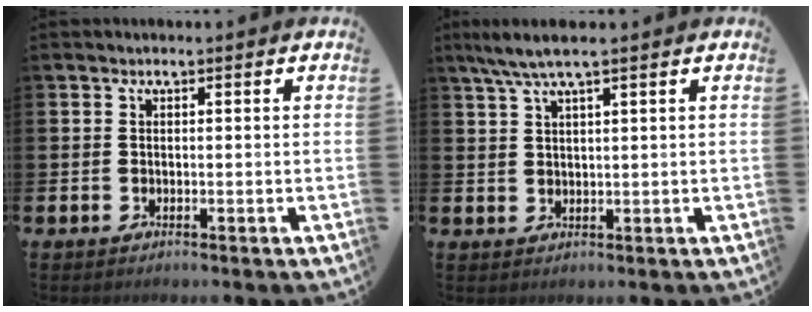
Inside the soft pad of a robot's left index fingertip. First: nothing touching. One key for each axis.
{"total": 4.5, "fx": 3.3, "fy": 0.4, "fz": 3.0, "tx": -0.070, "ty": 0.002, "tz": 0.060}